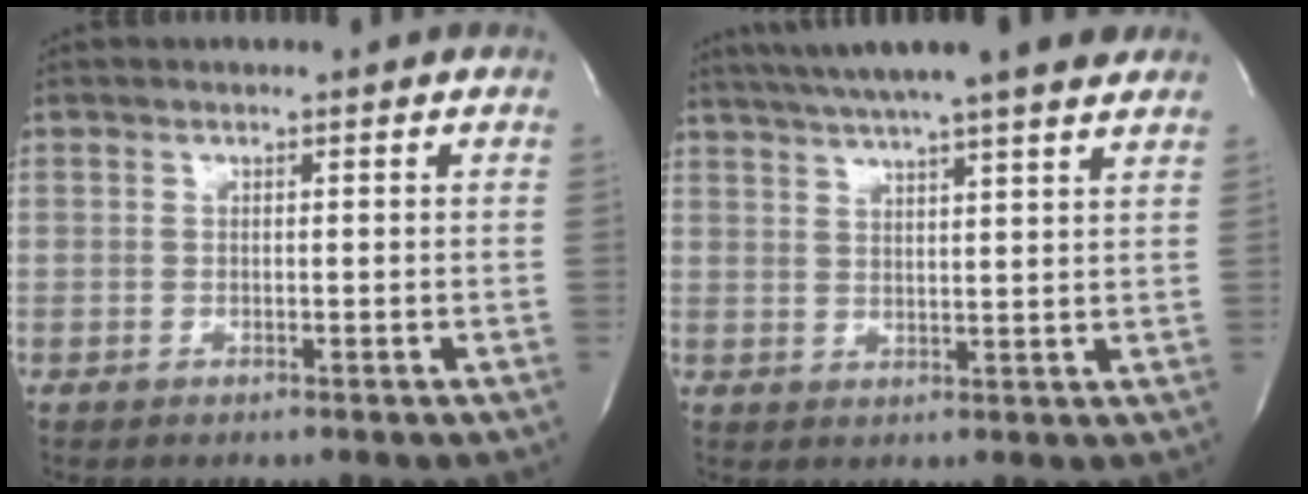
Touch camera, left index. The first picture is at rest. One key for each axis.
{"total": 16.8, "fx": 14.2, "fy": 0.5, "fz": 8.9, "tx": -0.153, "ty": 0.030, "tz": 0.196}